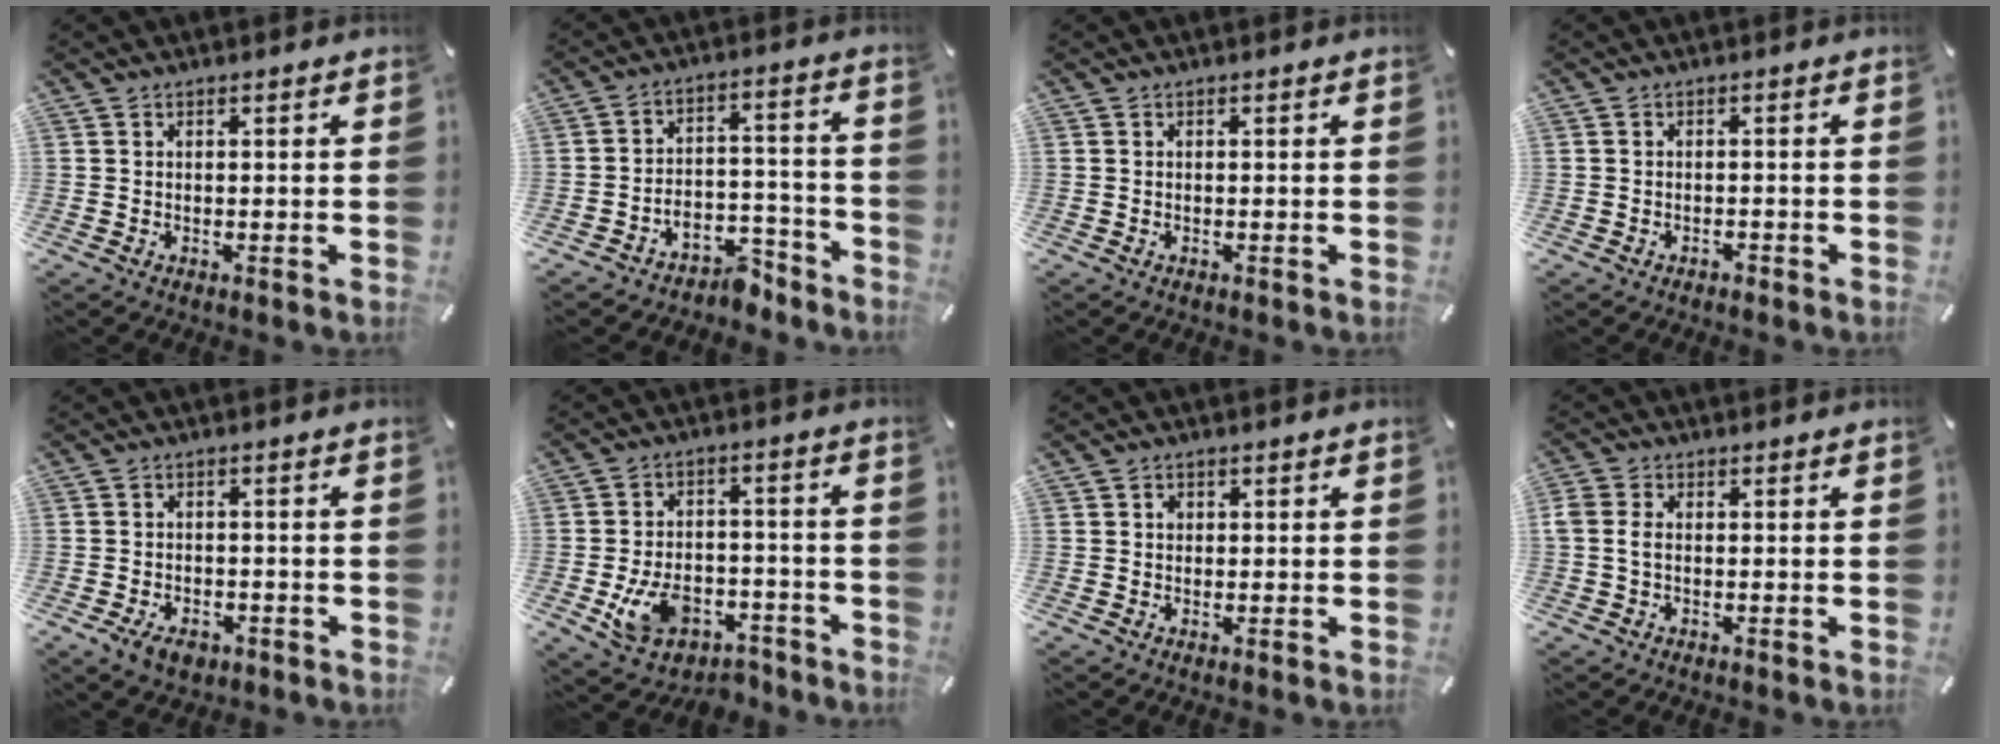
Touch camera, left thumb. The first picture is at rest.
{"total": 6.8, "force": [-4.4, 4.7, 1.9], "torque": [-0.015, 0.023, -0.079]}
{"total": 0.0}
{"total": 1.3, "force": [-1.1, 0.7, 0.1], "torque": [-0.002, 0.006, -0.025]}
{"total": 4.5, "force": [-2.5, 2.8, 2.5], "torque": [-0.051, 0.010, -0.047]}
{"total": 11.2, "force": [-4.7, 7.6, 6.8], "torque": [-0.113, 0.027, -0.078]}
{"total": 1.2, "force": [0.1, 1.1, 0.5], "torque": [-0.002, 0.002, -0.001]}
{"total": 3.0, "force": [-0.3, 2.1, 2.1], "torque": [-0.054, -0.001, -0.009]}